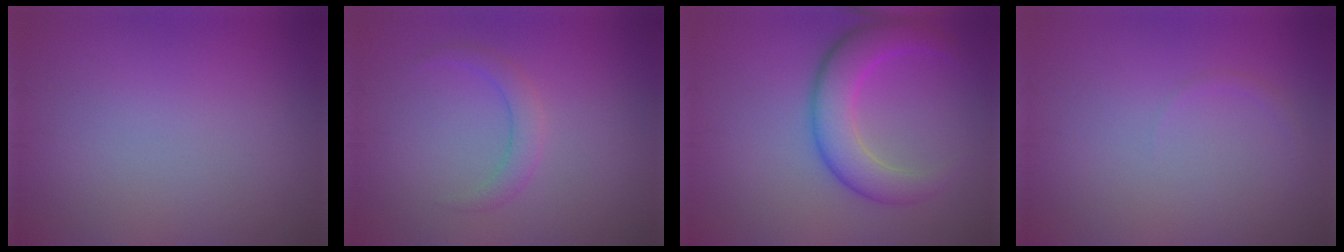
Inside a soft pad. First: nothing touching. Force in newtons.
{"total": 2.0, "press": 2.0, "slide": 0.1}
{"total": 5.6, "press": 5.6, "slide": 0.3}
{"total": 0.5, "press": 0.5, "slide": 0.1}